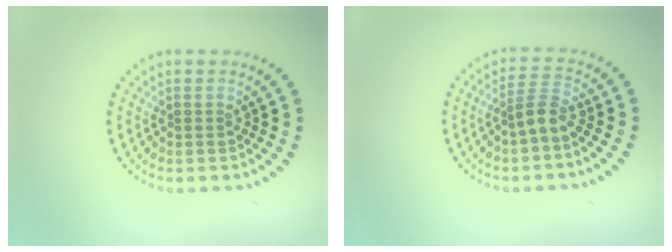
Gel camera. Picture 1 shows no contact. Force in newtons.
{"total": 2.2, "press": 1.7, "slide": 1.4}